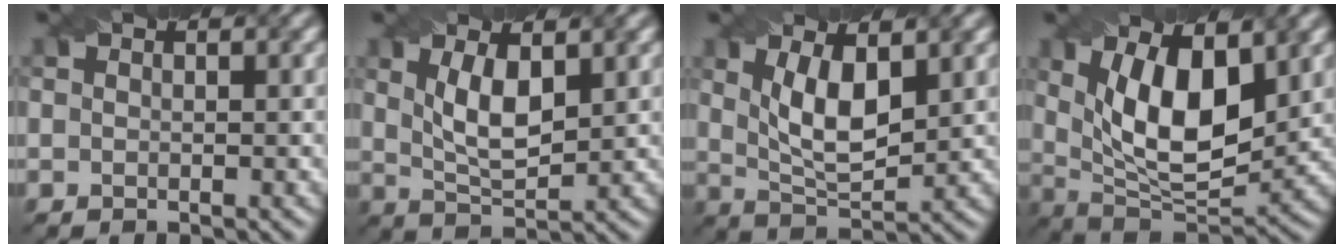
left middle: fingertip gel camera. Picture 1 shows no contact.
{"total": 4.5, "force": [1.3, 1.8, 3.9], "torque": [-0.086, -0.004, 0.030]}
{"total": 5.4, "force": [1.6, 2.2, 4.7], "torque": [-0.097, -0.006, 0.036]}
{"total": 9.9, "force": [2.7, 4.4, 8.4], "torque": [-0.144, -0.008, 0.044]}